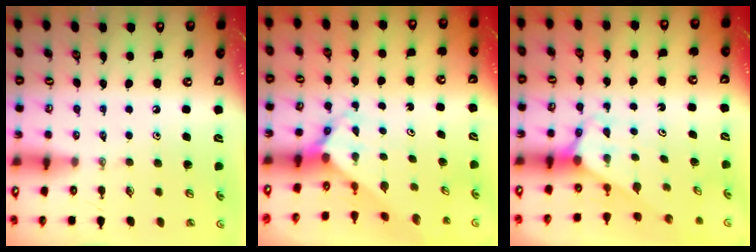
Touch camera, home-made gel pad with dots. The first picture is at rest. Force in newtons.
{"total": 3.4, "press": 3.4, "slide": 0.3}
{"total": 2.7, "press": 2.7, "slide": 0.2}